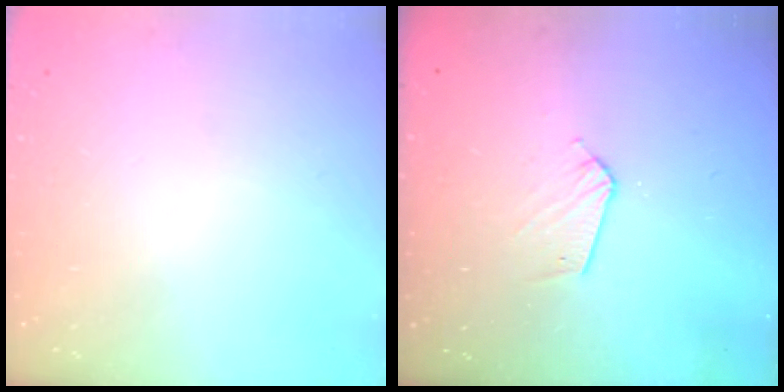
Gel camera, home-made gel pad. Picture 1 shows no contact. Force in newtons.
{"total": 6.2, "press": 6.2, "slide": 0.6}